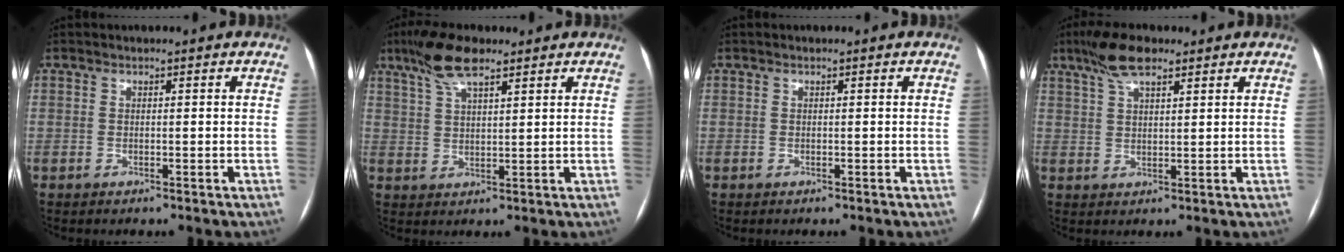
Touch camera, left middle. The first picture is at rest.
{"total": 7.6, "force": [5.4, 1.6, 5.1], "torque": [-0.109, 0.015, 0.102]}
{"total": 0.0}
{"total": 6.6, "force": [4.7, 1.7, 4.4], "torque": [-0.094, 0.015, 0.087]}